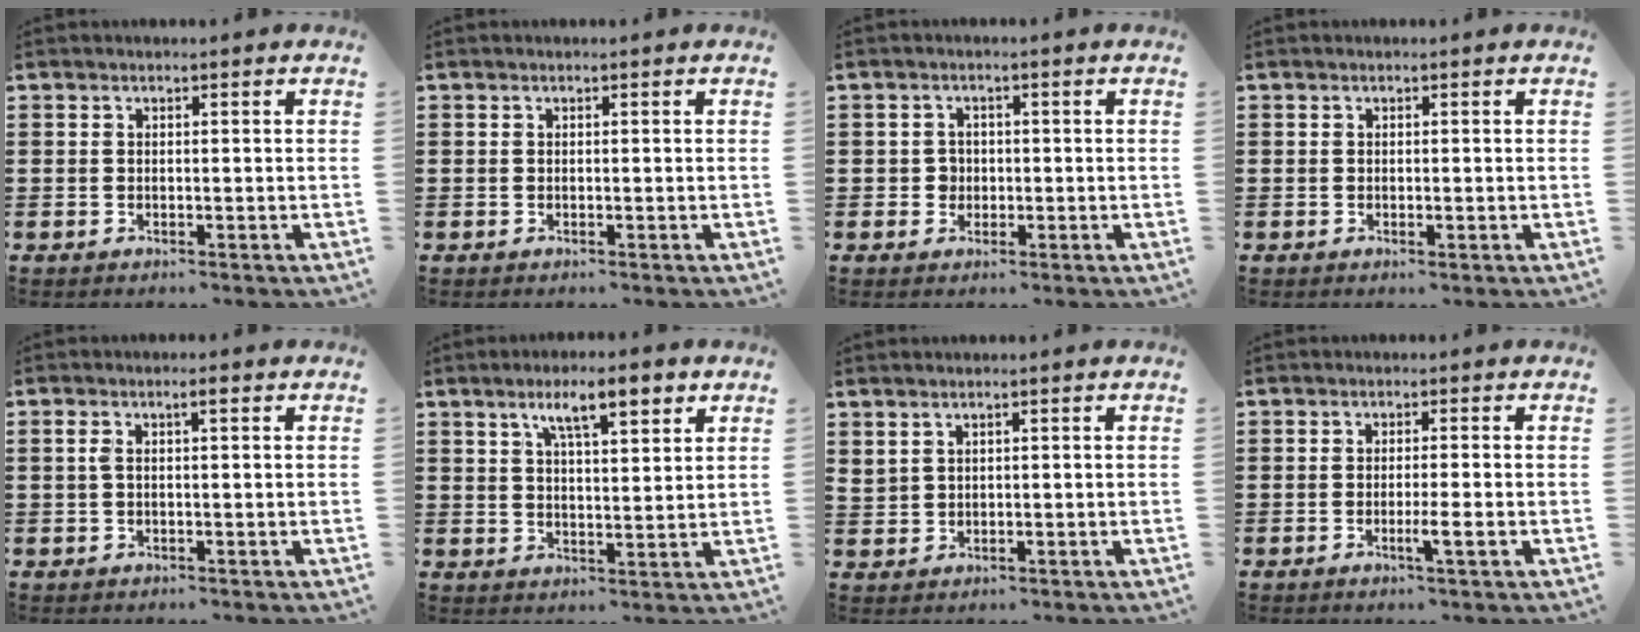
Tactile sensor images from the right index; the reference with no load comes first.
{"total": 0.0}
{"total": 2.0, "force": [-0.3, 1.9, 0.6], "torque": [-0.017, 0.007, -0.007]}
{"total": 0.0}
{"total": 2.1, "force": [0.4, 0.5, 2.0], "torque": [-0.038, 0.004, 0.004]}
{"total": 6.8, "force": [4.0, 1.4, 5.4], "torque": [-0.097, 0.000, 0.065]}
{"total": 1.4, "force": [1.2, 0.7, 0.3], "torque": [-0.008, 0.002, 0.023]}
{"total": 3.0, "force": [-1.1, -0.1, 2.8], "torque": [-0.046, -0.007, -0.021]}